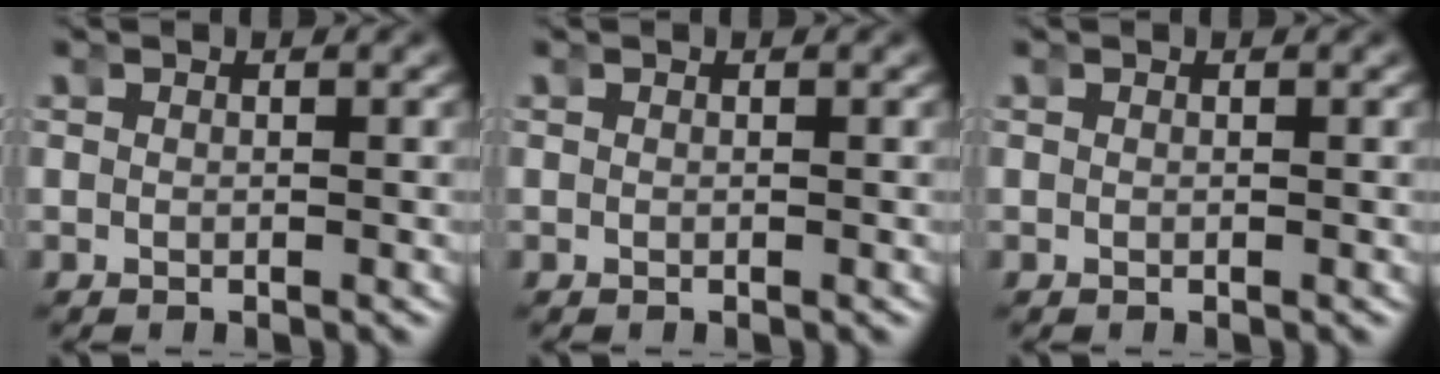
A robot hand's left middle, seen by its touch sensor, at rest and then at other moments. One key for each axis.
{"total": 0.0}
{"total": 0.0}